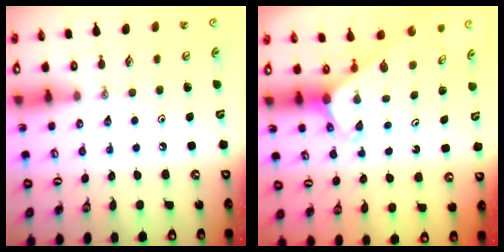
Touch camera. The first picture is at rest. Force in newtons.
{"total": 2.0, "press": 2.0, "slide": 0.1}